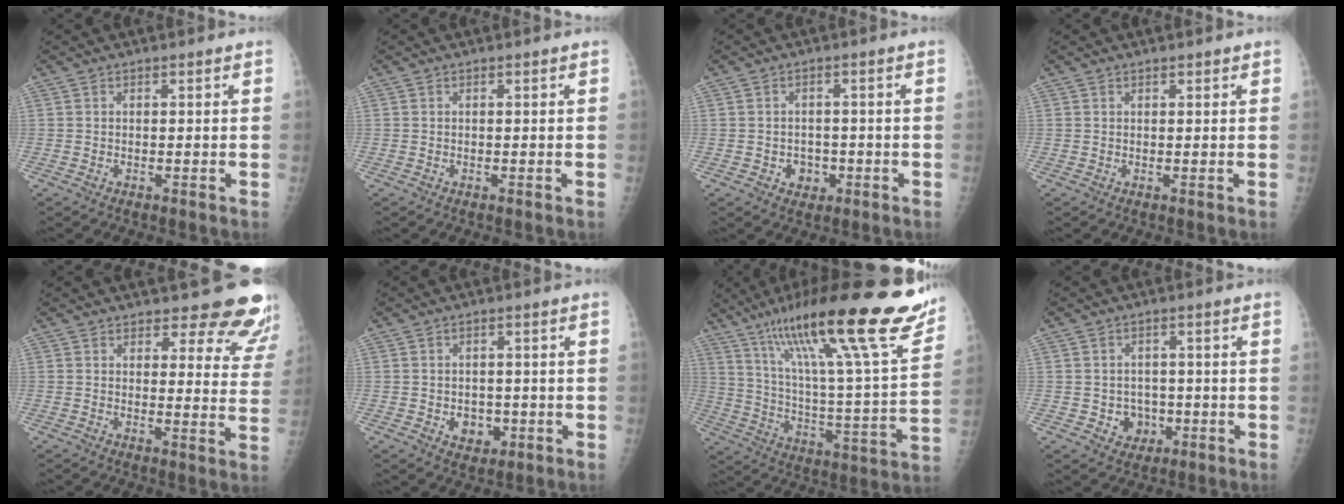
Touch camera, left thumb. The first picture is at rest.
{"total": 0.0}
{"total": 3.7, "force": [-1.2, 3.1, 1.6], "torque": [-0.001, 0.007, -0.012]}
{"total": 0.6, "force": [0.5, 0.3, 0.2], "torque": [-0.001, -0.004, 0.006]}
{"total": 13.4, "force": [12.1, 4.4, 3.7], "torque": [0.013, -0.087, 0.116]}
{"total": 4.6, "force": [-1.1, 3.7, 2.5], "torque": [-0.013, 0.004, -0.006]}
{"total": 29.6, "force": [20.0, 4.1, 21.5], "torque": [-0.327, -0.056, 0.318]}
{"total": 4.9, "force": [-1.2, 4.4, 1.8], "torque": [0.003, 0.009, -0.009]}